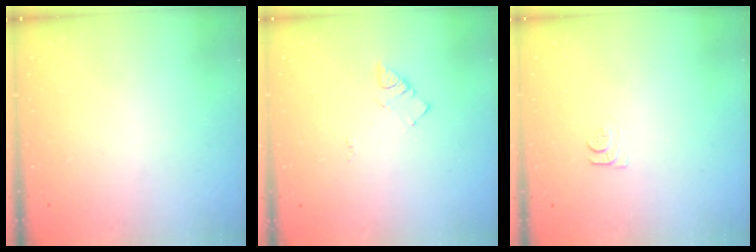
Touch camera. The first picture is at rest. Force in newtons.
{"total": 3.9, "press": 3.9, "slide": 0.5}
{"total": 5.9, "press": 5.8, "slide": 0.7}